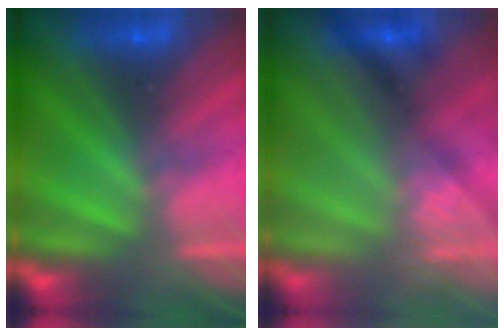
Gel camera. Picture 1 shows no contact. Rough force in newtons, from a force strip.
{"total": 2.7}